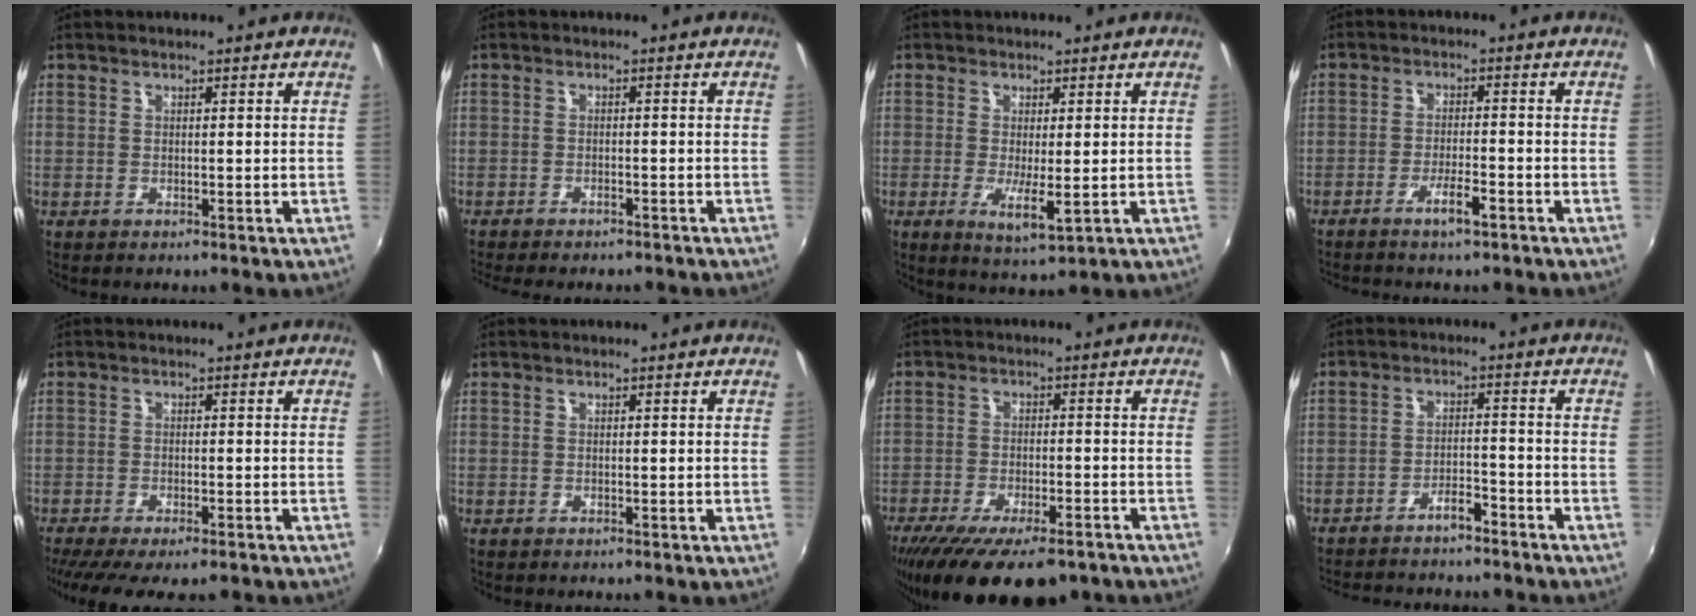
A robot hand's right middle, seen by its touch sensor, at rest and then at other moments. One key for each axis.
{"total": 5.8, "fx": -5.1, "fy": 1.4, "fz": 2.4, "tx": -0.061, "ty": -0.017, "tz": -0.076}
{"total": 4.9, "fx": -0.7, "fy": 0.9, "fz": 4.8, "tx": -0.093, "ty": -0.016, "tz": -0.009}
{"total": 3.7, "fx": -2.8, "fy": 0.4, "fz": 2.5, "tx": -0.060, "ty": 0.001, "tz": -0.048}
{"total": 10.5, "fx": -8.2, "fy": 2.6, "fz": 5.9, "tx": -0.127, "ty": -0.042, "tz": -0.130}
{"total": 0.0}
{"total": 18.1, "fx": -13.1, "fy": 6.1, "fz": 10.8, "tx": -0.214, "ty": -0.050, "tz": -0.193}
{"total": 10.1, "fx": -9.0, "fy": 2.5, "fz": 3.9, "tx": -0.091, "ty": 0.013, "tz": -0.129}